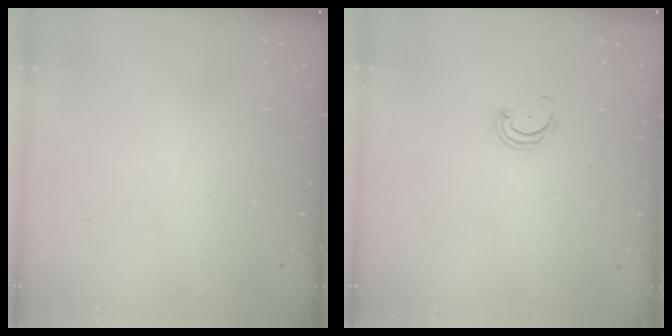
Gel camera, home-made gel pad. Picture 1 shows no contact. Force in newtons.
{"total": 2.8, "press": 2.8, "slide": 0.3}